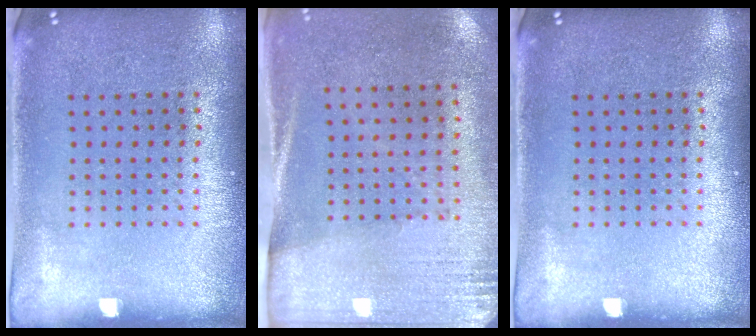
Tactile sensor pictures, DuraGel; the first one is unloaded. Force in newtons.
{"total": 2.7, "press": 2.4, "slide": 1.2}
{"total": 0.0}